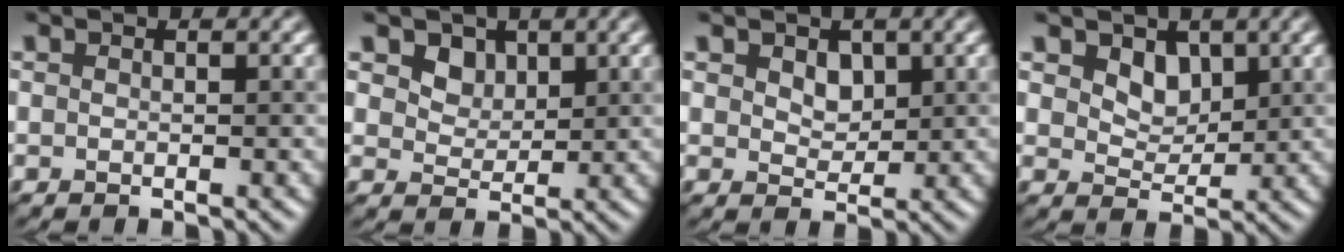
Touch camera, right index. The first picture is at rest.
{"total": 2.7, "force": [1.5, 2.0, 1.1], "torque": [-0.031, -0.017, 0.032]}
{"total": 2.1, "force": [0.8, 1.5, 1.2], "torque": [-0.025, -0.003, 0.014]}
{"total": 2.8, "force": [1.4, 1.9, 1.4], "torque": [-0.035, -0.009, 0.017]}